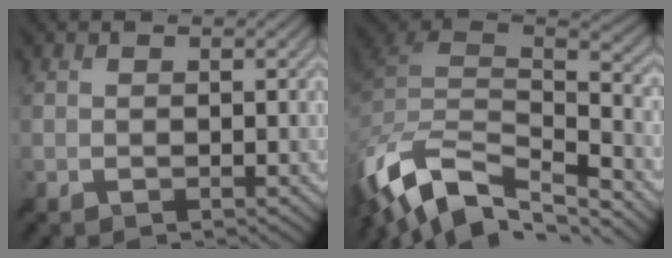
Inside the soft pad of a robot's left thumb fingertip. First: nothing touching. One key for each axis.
{"total": 14.6, "fx": -9.2, "fy": 6.8, "fz": 9.1, "tx": -0.246, "ty": -0.013, "tz": -0.158}